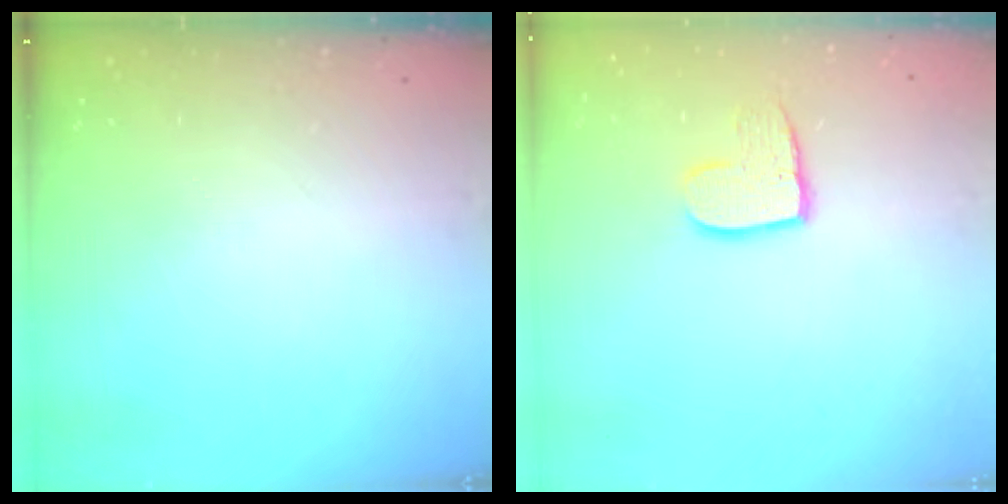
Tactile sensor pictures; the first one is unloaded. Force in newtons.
{"total": 9.2, "press": 9.2, "slide": 0.6}